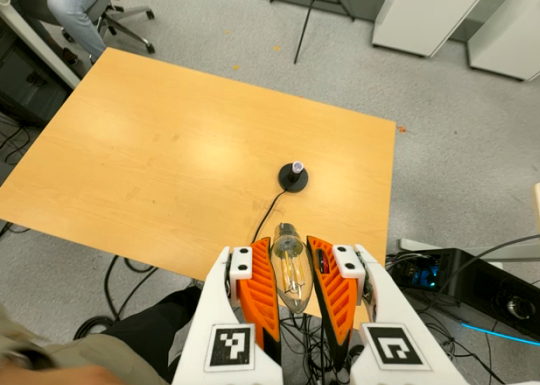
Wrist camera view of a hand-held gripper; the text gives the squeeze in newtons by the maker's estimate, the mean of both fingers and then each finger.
{"total": 20.1, "left": 21.8, "right": 18.5}